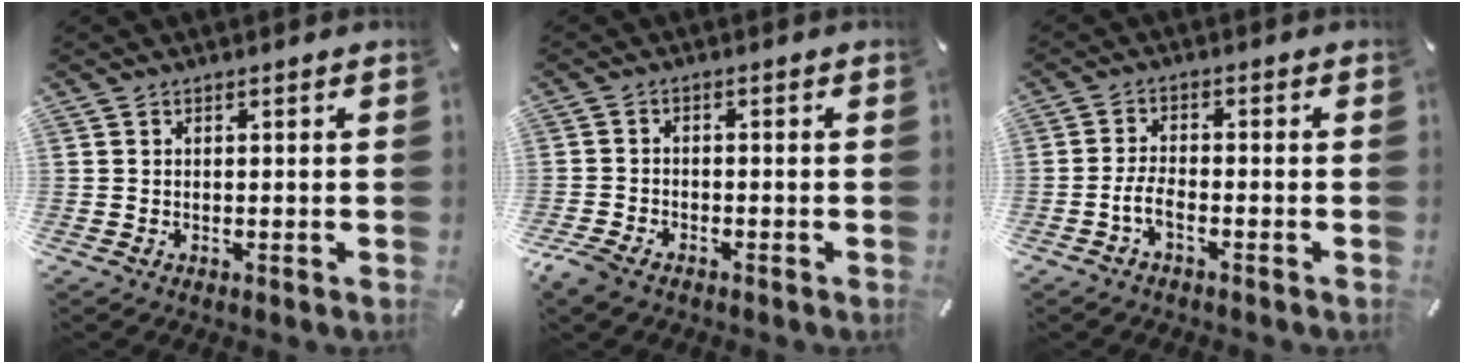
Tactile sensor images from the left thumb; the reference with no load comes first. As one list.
[{"total": 3.9, "force": [-3.0, 1.9, 1.6], "torque": [-0.051, 0.009, -0.063]}, {"total": 4.4, "force": [-2.2, 1.6, 3.4], "torque": [-0.078, 0.005, -0.045]}]